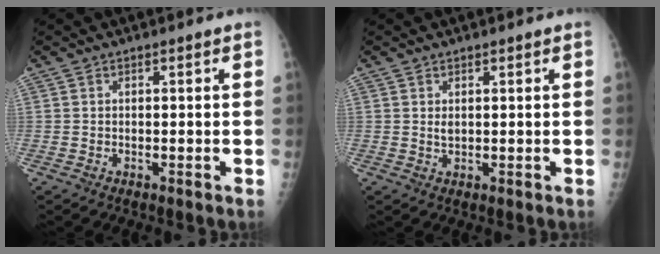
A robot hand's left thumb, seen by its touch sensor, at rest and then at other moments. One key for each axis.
{"total": 1.5, "fx": 0.8, "fy": 0.9, "fz": 0.9, "tx": -0.013, "ty": -0.007, "tz": 0.016}